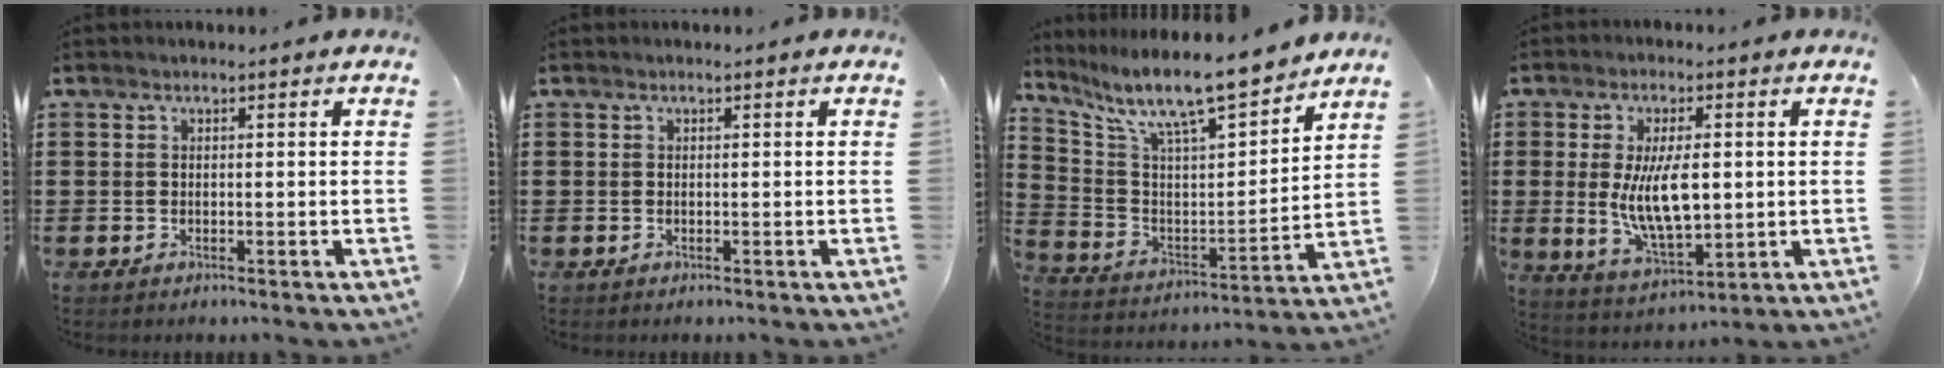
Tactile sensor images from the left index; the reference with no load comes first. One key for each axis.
{"total": 0.0}
{"total": 10.6, "fx": 9.0, "fy": 1.5, "fz": 5.3, "tx": -0.132, "ty": -0.063, "tz": 0.149}
{"total": 9.7, "fx": 0.6, "fy": 4.0, "fz": 8.8, "tx": -0.171, "ty": -0.008, "tz": 0.004}